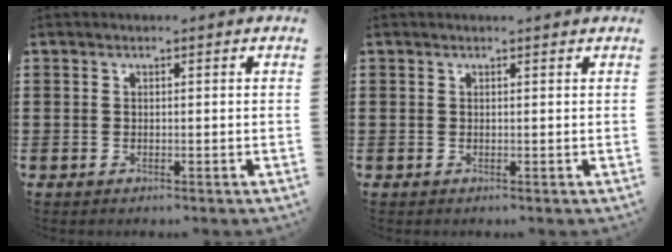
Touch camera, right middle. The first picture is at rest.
{"total": 0.0}